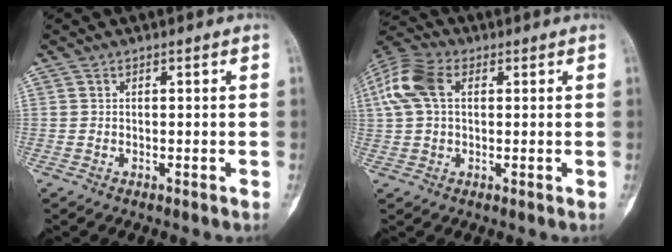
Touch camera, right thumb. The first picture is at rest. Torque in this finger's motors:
{"motor_torque": [-0.63, 1.36, 1.07, 0.17, 0.10]}